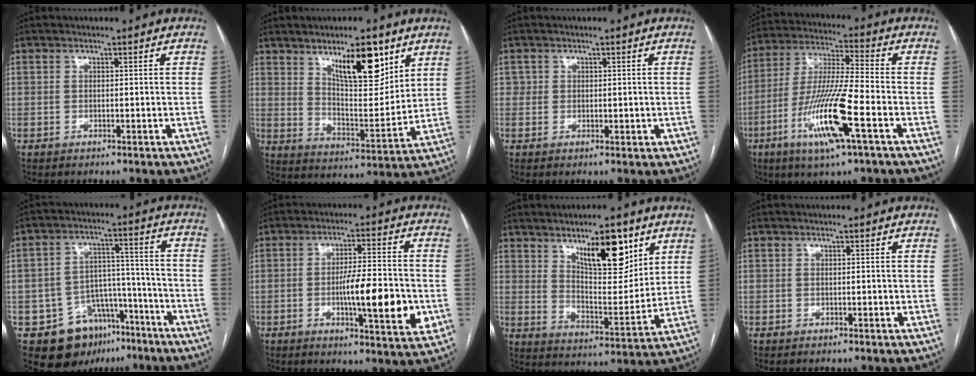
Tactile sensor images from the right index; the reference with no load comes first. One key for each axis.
{"total": 12.8, "fx": 7.4, "fy": 3.7, "fz": 9.8, "tx": -0.154, "ty": -0.004, "tz": 0.130}
{"total": 2.2, "fx": 0.4, "fy": 2.0, "fz": 0.8, "tx": -0.005, "ty": 0.001, "tz": 0.007}
{"total": 14.4, "fx": -5.8, "fy": 0.6, "fz": 13.2, "tx": -0.266, "ty": -0.017, "tz": -0.109}
{"total": 13.2, "fx": -7.9, "fy": 9.2, "fz": 5.2, "tx": -0.068, "ty": 0.050, "tz": -0.112}
{"total": 12.4, "fx": -2.6, "fy": 2.0, "fz": 12.0, "tx": -0.179, "ty": -0.004, "tz": -0.039}
{"total": 12.8, "fx": 7.3, "fy": 4.1, "fz": 9.7, "tx": -0.149, "ty": -0.005, "tz": 0.126}
{"total": 0.0}